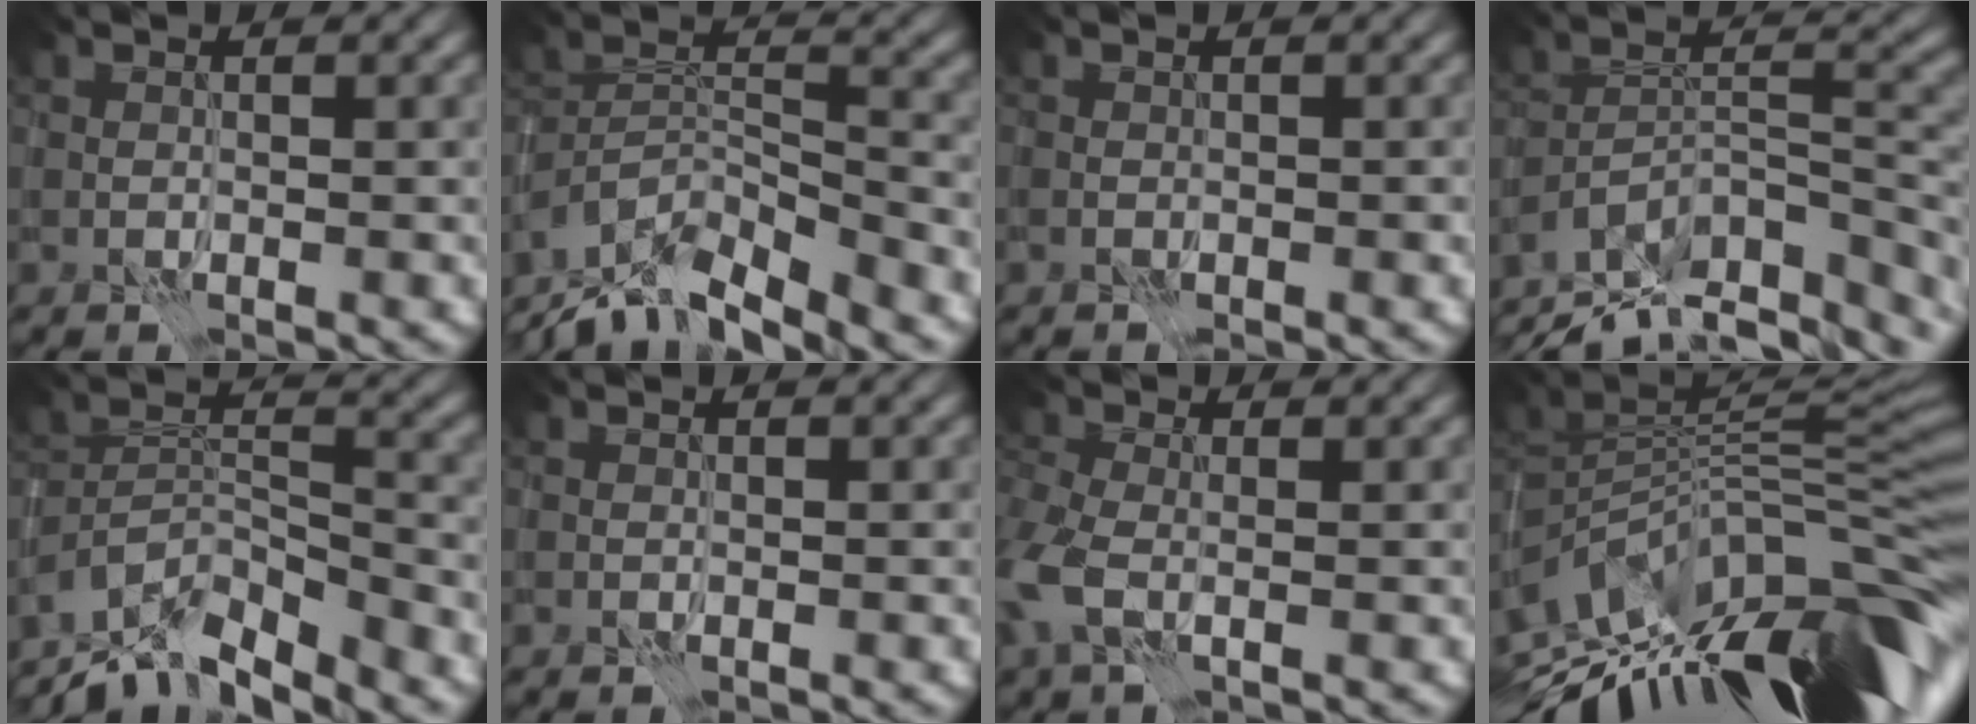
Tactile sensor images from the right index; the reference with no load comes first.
{"total": 9.8, "force": [-8.5, 2.7, 4.0], "torque": [-0.070, 0.005, -0.146]}
{"total": 0.5, "force": [-0.5, 0.2, 0.1], "torque": [-0.001, 0.004, -0.006]}
{"total": 12.7, "force": [-9.8, 4.7, 6.6], "torque": [-0.118, 0.012, -0.150]}
{"total": 8.6, "force": [-7.4, 2.6, 3.6], "torque": [-0.057, 0.001, -0.133]}
{"total": 0.0}
{"total": 4.6, "force": [-1.1, 2.9, 3.4], "torque": [-0.090, -0.009, -0.027]}
{"total": 12.8, "force": [-5.5, 4.0, 10.9], "torque": [-0.175, 0.026, -0.086]}